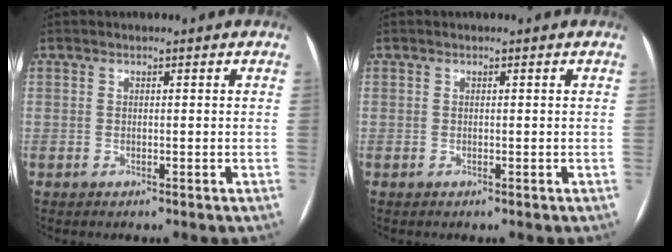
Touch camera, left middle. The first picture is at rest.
{"total": 0.0}